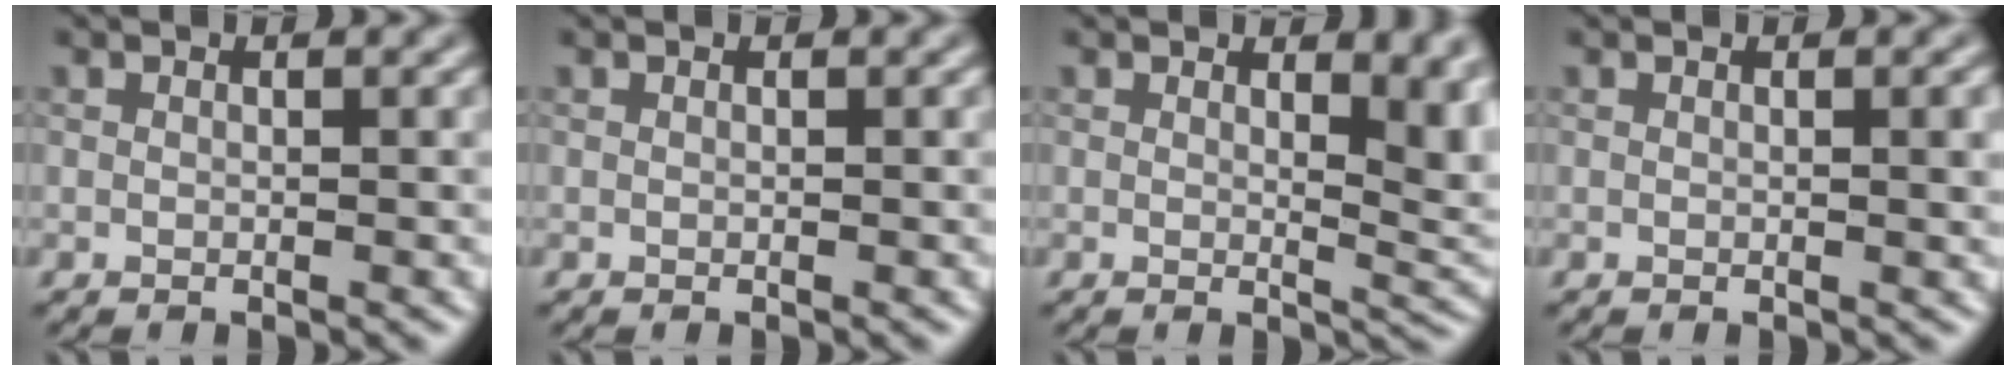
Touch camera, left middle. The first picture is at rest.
{"total": 0.0}
{"total": 5.9, "force": [1.8, 2.6, 4.9], "torque": [-0.052, -0.013, 0.035]}
{"total": 1.3, "force": [0.2, 0.3, 1.3], "torque": [-0.016, 0.001, 0.001]}